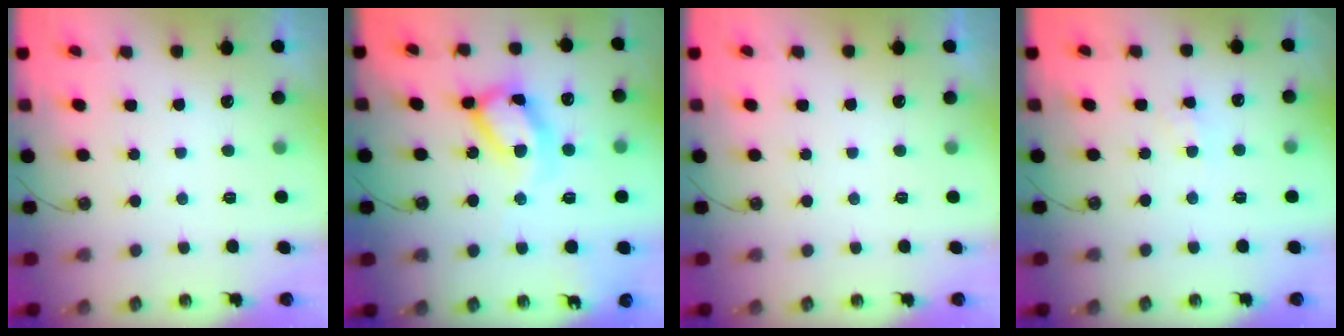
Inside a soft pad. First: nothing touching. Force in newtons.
{"total": 18.5, "press": 18.4, "slide": 1.6}
{"total": 0.0}
{"total": 2.7, "press": 2.7, "slide": 0.4}